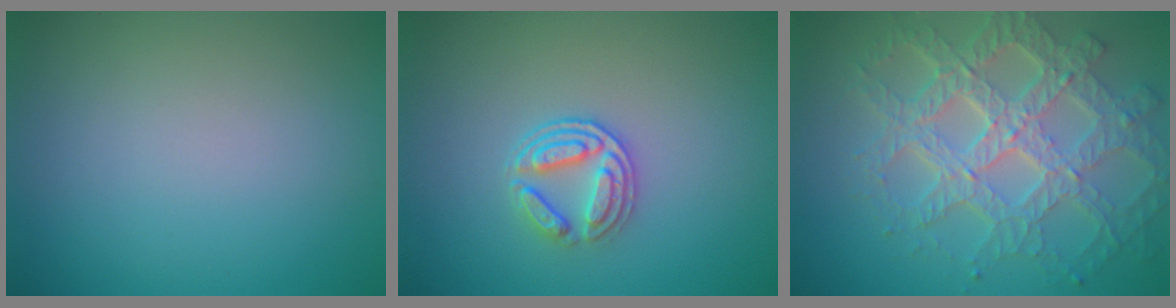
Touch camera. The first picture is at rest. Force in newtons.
{"total": 3.0, "press": 2.7, "slide": 1.5}
{"total": 7.8, "press": 5.8, "slide": 5.3}